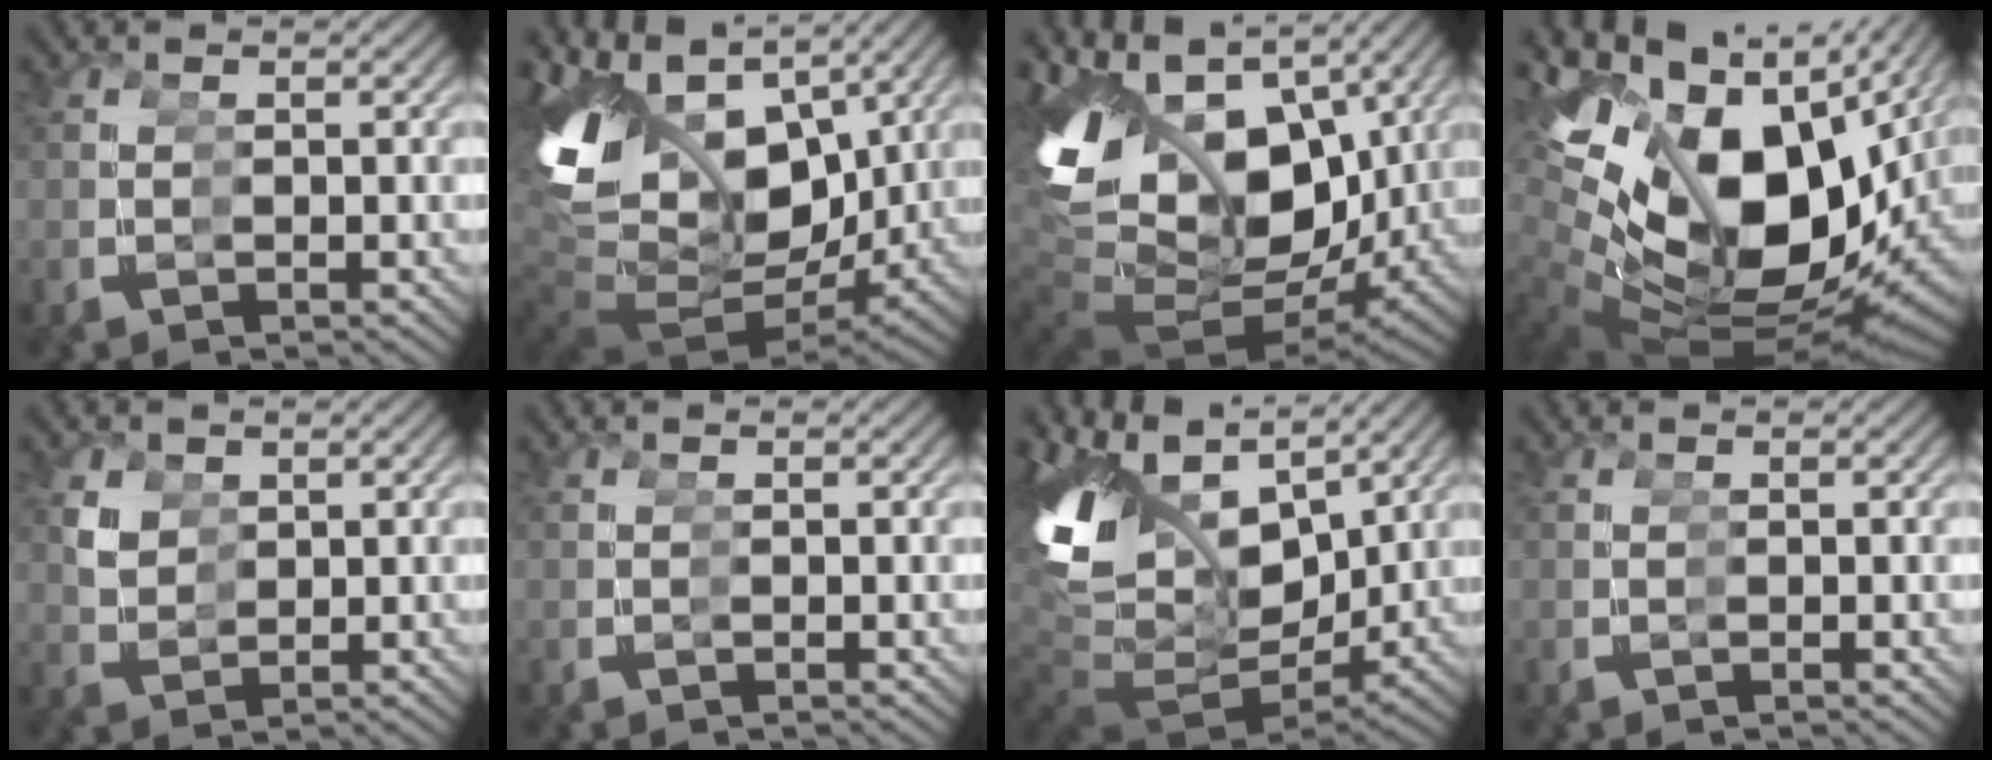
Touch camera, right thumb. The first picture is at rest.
{"total": 16.9, "force": [1.1, 11.5, 12.3], "torque": [-0.266, -0.027, 0.034]}
{"total": 20.2, "force": [0.9, 14.0, 14.6], "torque": [-0.308, -0.032, 0.031]}
{"total": 24.3, "force": [0.4, 16.7, 17.7], "torque": [-0.317, -0.042, 0.027]}
{"total": 2.6, "force": [1.3, 2.2, 0.6], "torque": [-0.013, -0.012, 0.033]}
{"total": 0.0}
{"total": 12.2, "force": [1.3, 7.8, 9.3], "torque": [-0.217, -0.031, 0.038]}
{"total": 0.0}